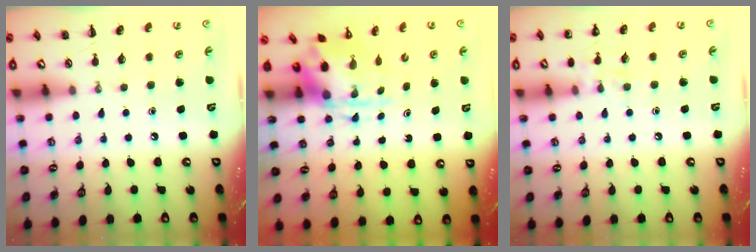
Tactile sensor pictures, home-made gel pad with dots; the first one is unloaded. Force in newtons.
{"total": 3.7, "press": 3.6, "slide": 0.9}
{"total": 6.9, "press": 6.7, "slide": 1.8}